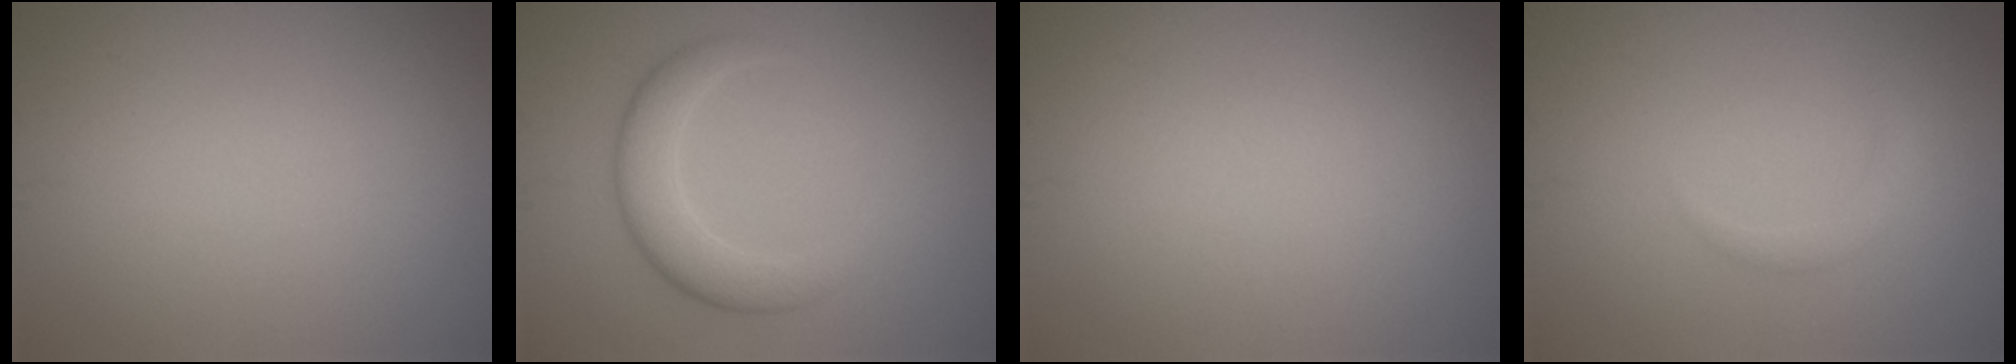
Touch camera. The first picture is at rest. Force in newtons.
{"total": 3.1, "press": 3.1, "slide": 0.2}
{"total": 0.0}
{"total": 1.2, "press": 1.2, "slide": 0.1}